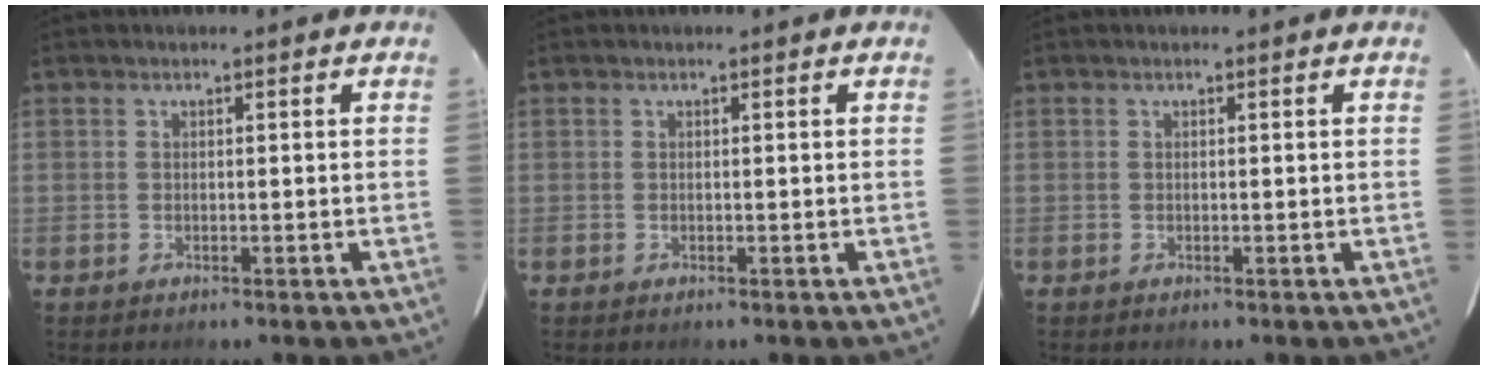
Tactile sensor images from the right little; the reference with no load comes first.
{"total": 0.0}
{"total": 0.0}